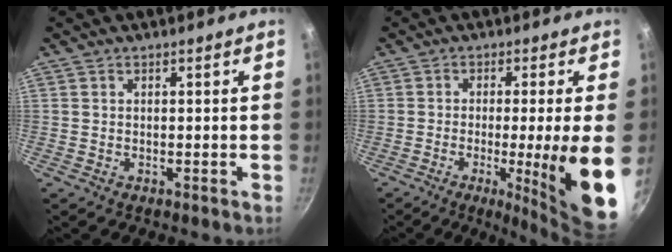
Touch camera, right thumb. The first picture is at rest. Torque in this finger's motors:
{"motor_torque": [2.42, 2.58, 1.72, -0.61, 0.15]}